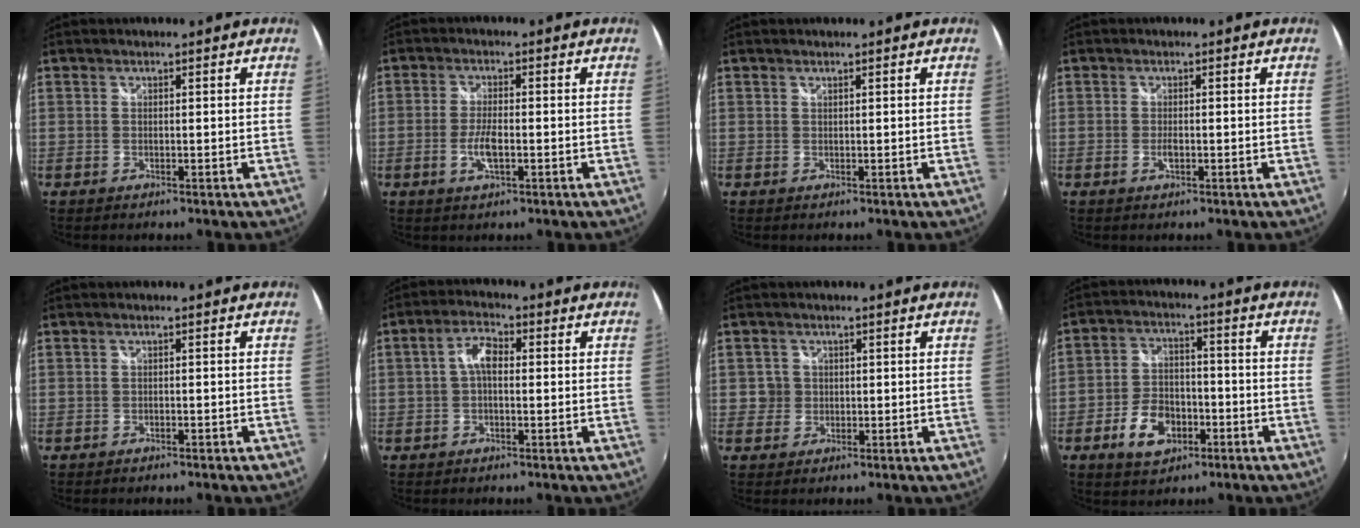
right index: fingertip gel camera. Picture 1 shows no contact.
{"total": 4.5, "force": [-1.4, 1.4, 4.0], "torque": [-0.086, -0.004, -0.028]}
{"total": 0.0}
{"total": 1.5, "force": [-0.5, 0.6, 1.3], "torque": [-0.027, -0.003, -0.009]}
{"total": 1.6, "force": [-1.4, 0.6, 0.6], "torque": [-0.013, -0.004, -0.018]}
{"total": 4.3, "force": [0.2, 2.2, 3.7], "torque": [-0.072, 0.016, 0.003]}
{"total": 2.4, "force": [0.0, 2.4, 0.1], "torque": [0.002, 0.004, -0.002]}
{"total": 9.1, "force": [-4.4, 5.8, 5.5], "torque": [-0.116, 0.014, -0.068]}